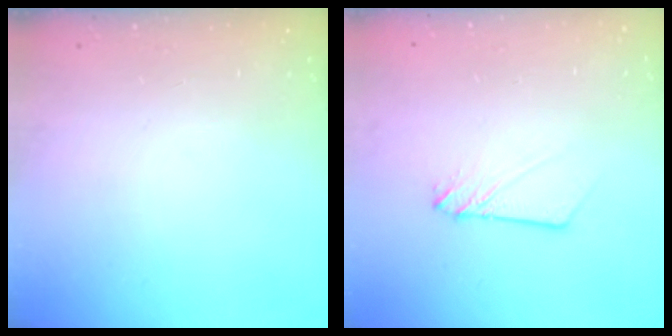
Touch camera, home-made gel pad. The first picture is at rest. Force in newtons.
{"total": 2.9, "press": 2.9, "slide": 0.4}